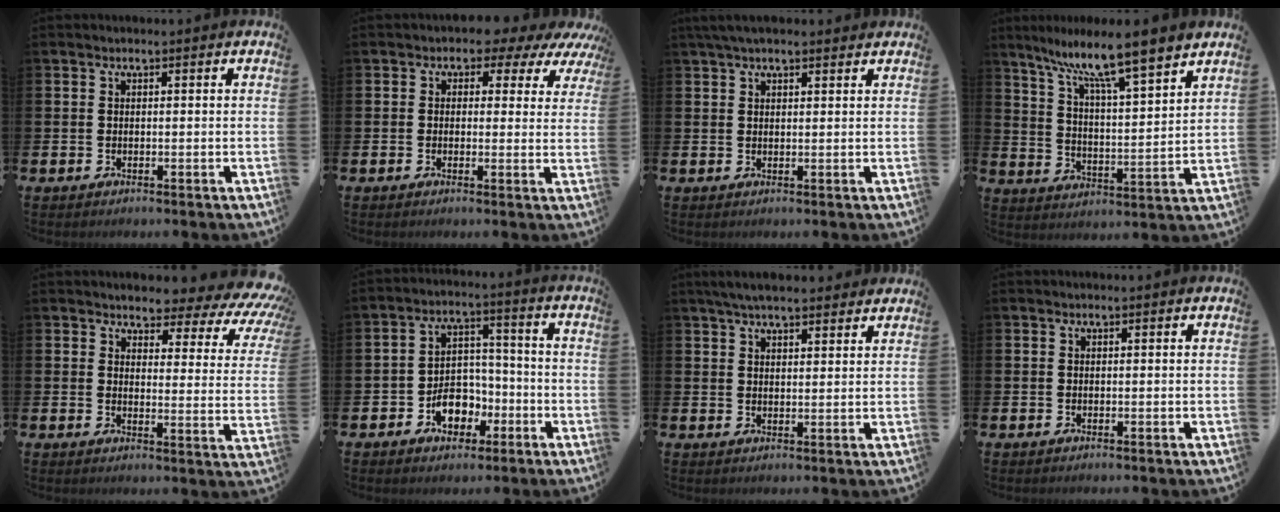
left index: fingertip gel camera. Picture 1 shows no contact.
{"total": 2.4, "force": [1.3, 1.9, 0.8], "torque": [-0.018, -0.006, 0.012]}
{"total": 2.9, "force": [2.3, 0.9, 1.4], "torque": [-0.026, 0.001, 0.042]}
{"total": 10.2, "force": [9.0, 0.4, 4.8], "torque": [-0.112, -0.057, 0.149]}
{"total": 4.6, "force": [3.9, 1.8, 1.7], "torque": [-0.027, -0.046, 0.054]}
{"total": 6.4, "force": [-2.7, 4.6, 3.4], "torque": [-0.050, 0.010, -0.051]}
{"total": 4.6, "force": [4.1, 1.0, 1.7], "torque": [-0.038, -0.009, 0.076]}
{"total": 0.0}